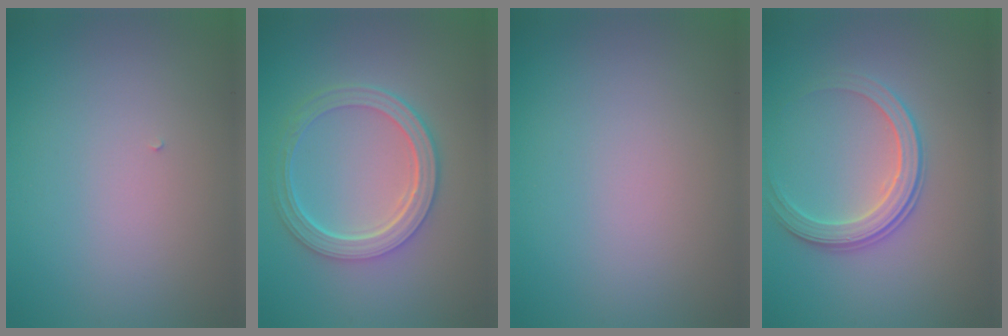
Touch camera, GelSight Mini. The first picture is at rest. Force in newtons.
{"total": 5.2, "press": 3.9, "slide": 3.5}
{"total": 0.0}
{"total": 2.9, "press": 2.8, "slide": 0.6}